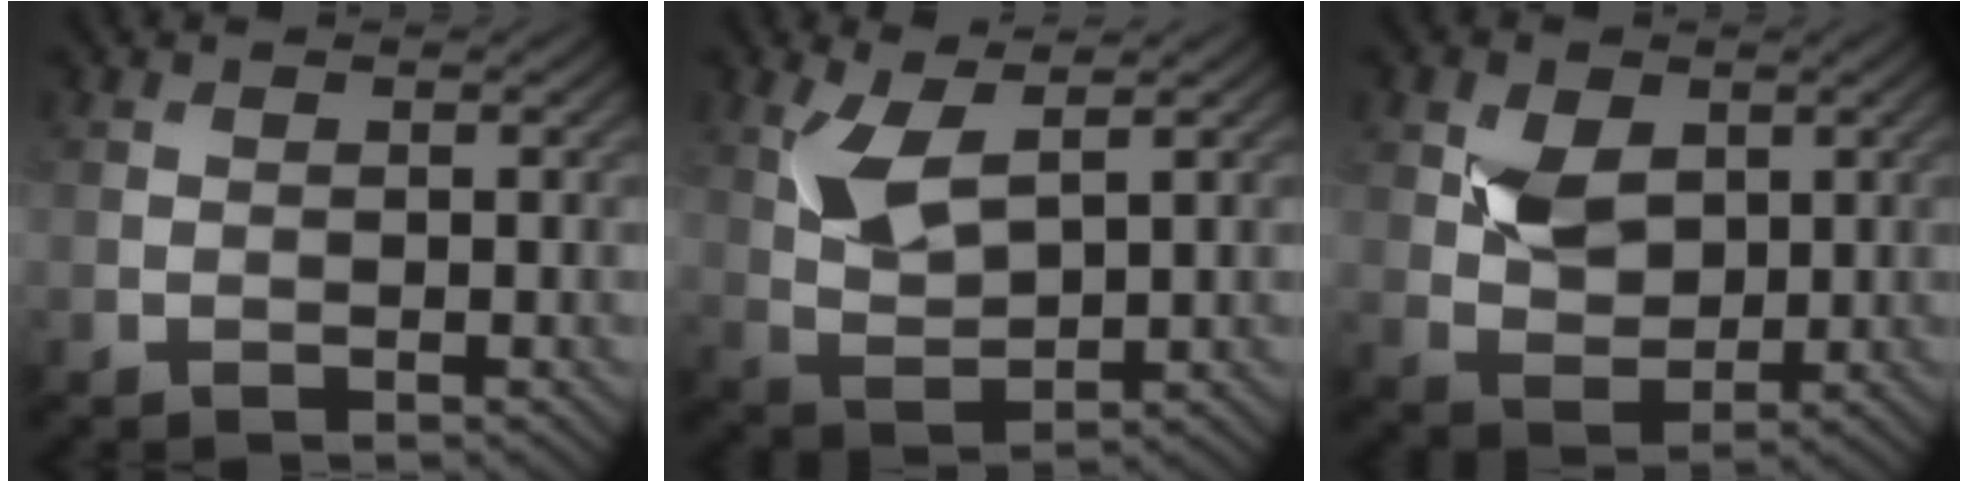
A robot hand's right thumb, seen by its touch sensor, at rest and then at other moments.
{"total": 5.8, "force": [2.7, 2.3, 4.6], "torque": [-0.110, -0.004, 0.057]}
{"total": 5.5, "force": [1.7, 3.9, 3.4], "torque": [-0.075, -0.004, 0.032]}